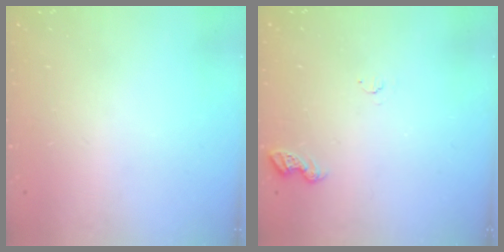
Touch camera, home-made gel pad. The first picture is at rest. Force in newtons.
{"total": 4.1, "press": 4.1, "slide": 0.6}